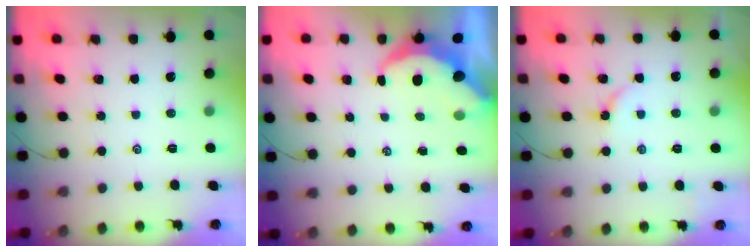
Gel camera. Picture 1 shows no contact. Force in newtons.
{"total": 7.4, "press": 7.3, "slide": 1.1}
{"total": 3.3, "press": 3.2, "slide": 0.5}